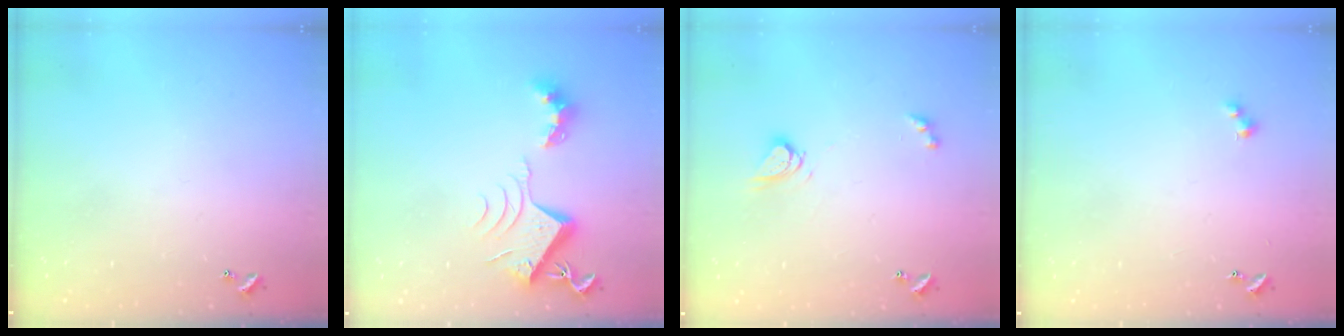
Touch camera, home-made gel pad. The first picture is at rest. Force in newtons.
{"total": 12.0, "press": 11.9, "slide": 1.2}
{"total": 5.7, "press": 5.6, "slide": 1.1}
{"total": 2.5, "press": 2.5, "slide": 0.5}